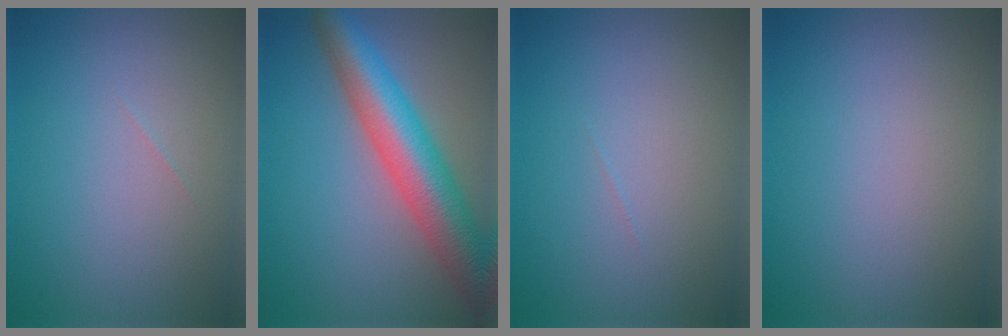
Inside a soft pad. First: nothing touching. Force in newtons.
{"total": 8.7, "press": 8.7, "slide": 0.2}
{"total": 0.0}
{"total": 0.0}